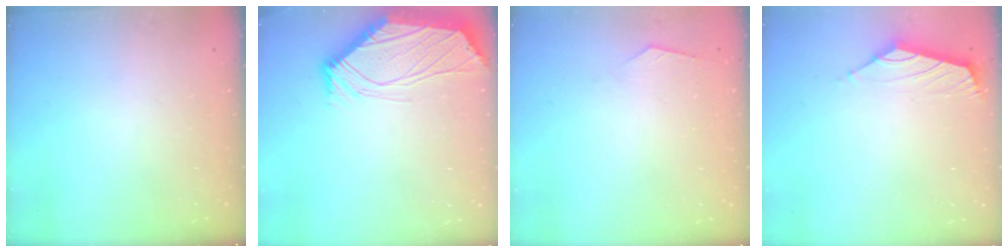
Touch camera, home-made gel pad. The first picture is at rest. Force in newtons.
{"total": 3.4, "press": 3.3, "slide": 0.6}
{"total": 1.1, "press": 1.1, "slide": 0.3}
{"total": 1.6, "press": 1.5, "slide": 0.7}